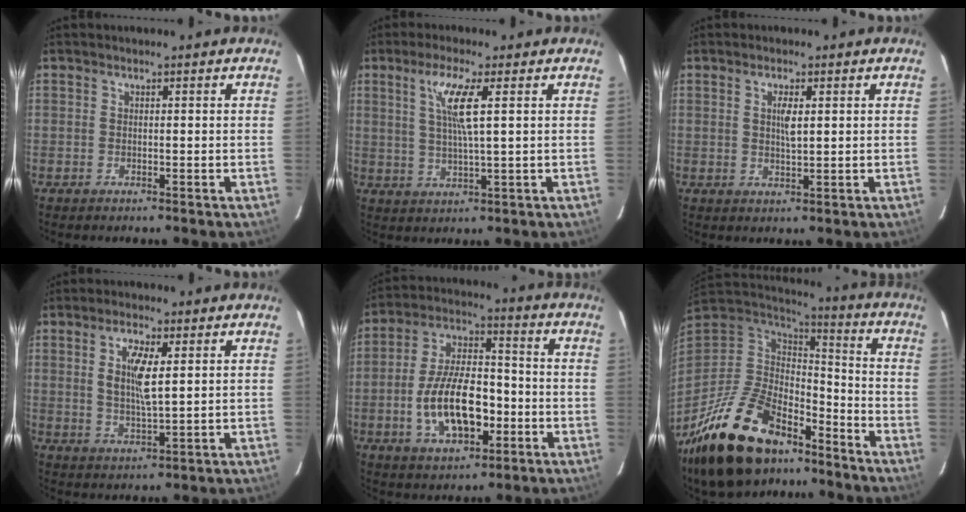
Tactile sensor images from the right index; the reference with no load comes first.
{"total": 6.8, "force": [2.3, 0.0, 6.4], "torque": [-0.121, -0.005, 0.044]}
{"total": 3.1, "force": [0.8, 1.0, 2.8], "torque": [-0.050, -0.002, 0.015]}
{"total": 6.7, "force": [1.9, 1.8, 6.2], "torque": [-0.115, -0.002, 0.037]}
{"total": 14.9, "force": [-4.1, 7.3, 12.3], "torque": [-0.242, 0.009, -0.061]}
{"total": 26.0, "force": [-17.8, 12.5, 14.2], "torque": [-0.292, -0.008, -0.284]}